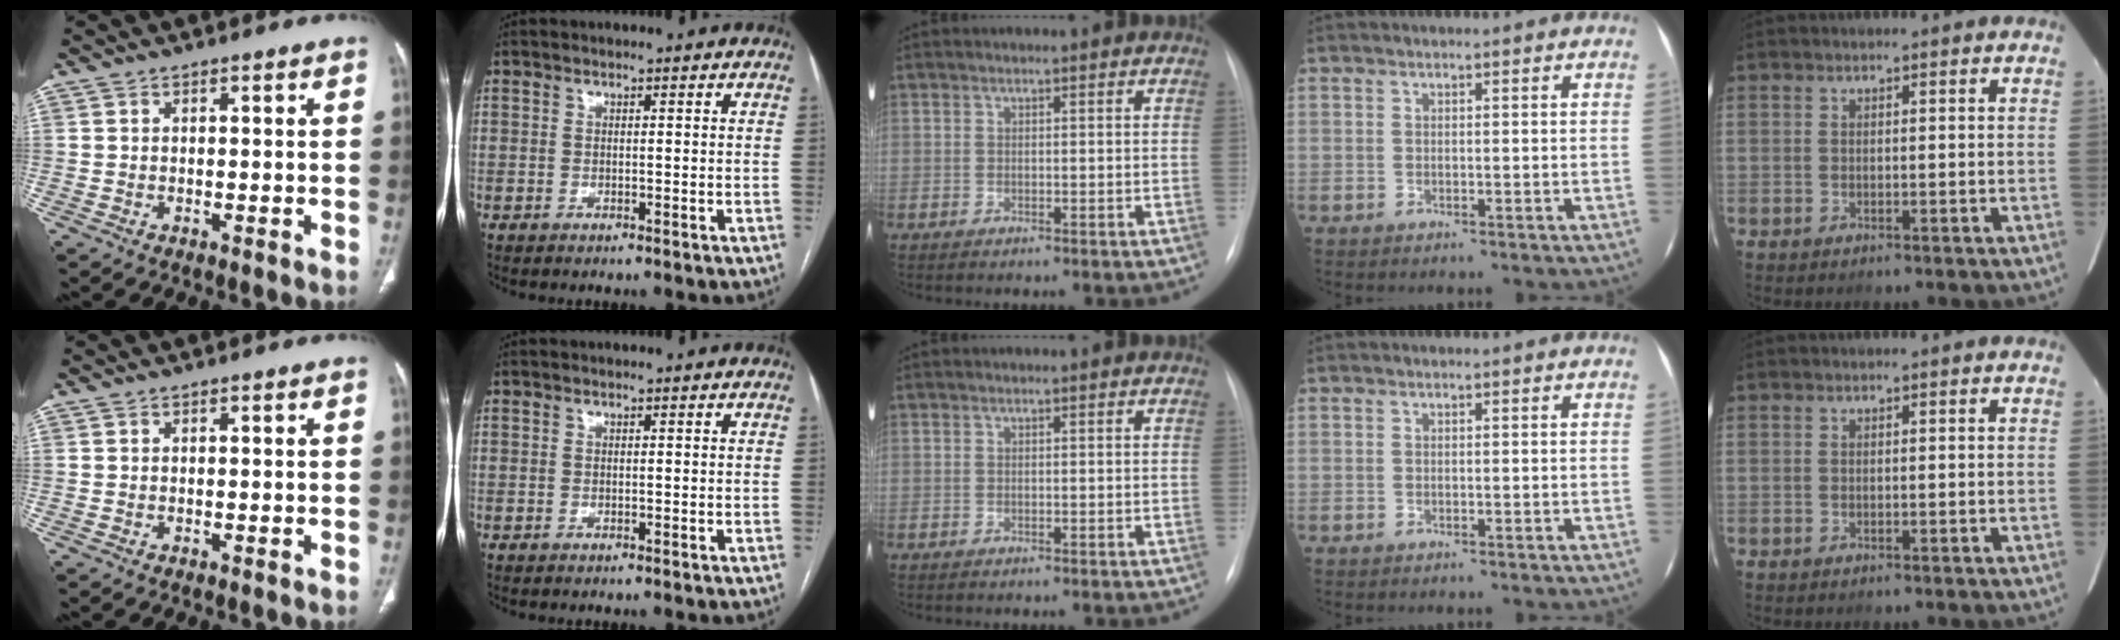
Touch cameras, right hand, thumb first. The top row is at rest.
{}